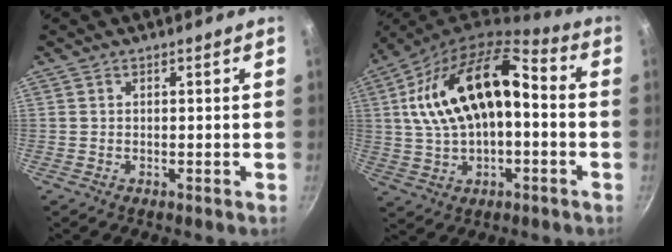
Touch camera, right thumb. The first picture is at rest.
{"total": 18.8, "force": [1.1, 10.5, 15.6], "torque": [-0.268, 0.045, 0.012]}